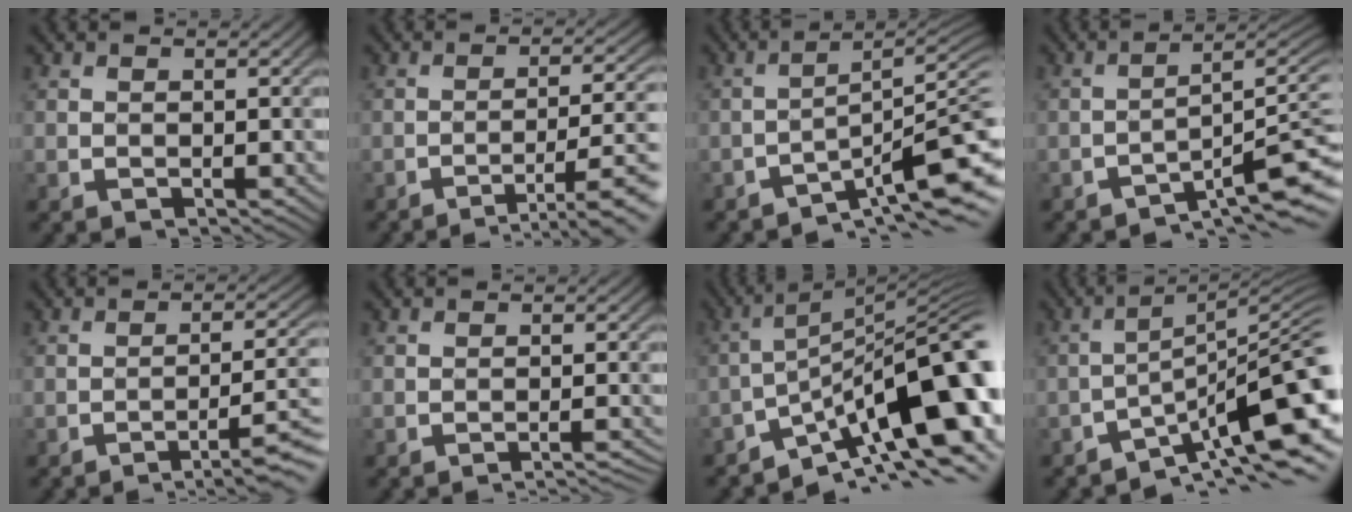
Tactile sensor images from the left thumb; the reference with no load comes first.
{"total": 8.0, "force": [-3.9, 1.8, 6.7], "torque": [-0.096, 0.003, -0.052]}
{"total": 8.7, "force": [-5.6, 1.1, 6.6], "torque": [-0.091, 0.011, -0.086]}
{"total": 7.8, "force": [-4.9, 1.3, 5.9], "torque": [-0.076, 0.006, -0.075]}
{"total": 7.2, "force": [-3.6, 1.5, 6.1], "torque": [-0.090, 0.006, -0.052]}
{"total": 3.1, "force": [-2.5, 0.3, 1.8], "torque": [-0.017, 0.011, -0.044]}
{"total": 15.0, "force": [-6.7, 4.2, 12.7], "torque": [-0.195, 0.006, -0.119]}
{"total": 10.6, "force": [-5.8, 1.7, 8.7], "torque": [-0.128, 0.010, -0.095]}